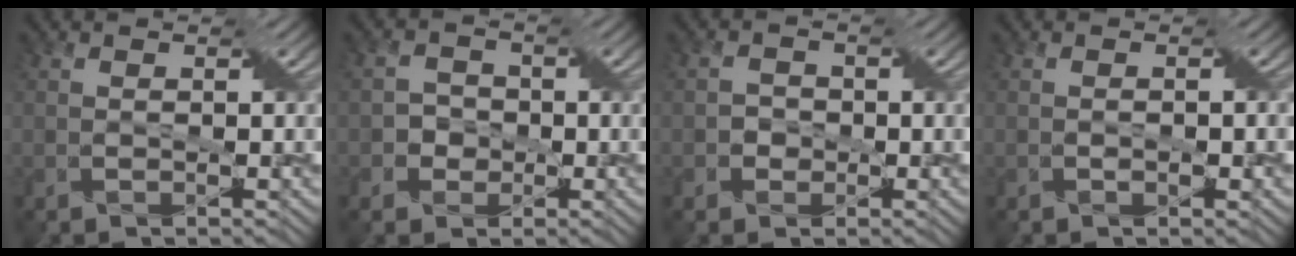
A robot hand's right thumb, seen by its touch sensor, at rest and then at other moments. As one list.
[{"total": 2.8, "force": [-0.7, 2.6, 0.7], "torque": [-0.008, 0.001, -0.021]}, {"total": 1.9, "force": [-0.5, 1.8, 0.4], "torque": [0.000, 0.002, -0.015]}, {"total": 1.4, "force": [-0.4, 0.5, 1.3], "torque": [-0.021, 0.002, -0.005]}]